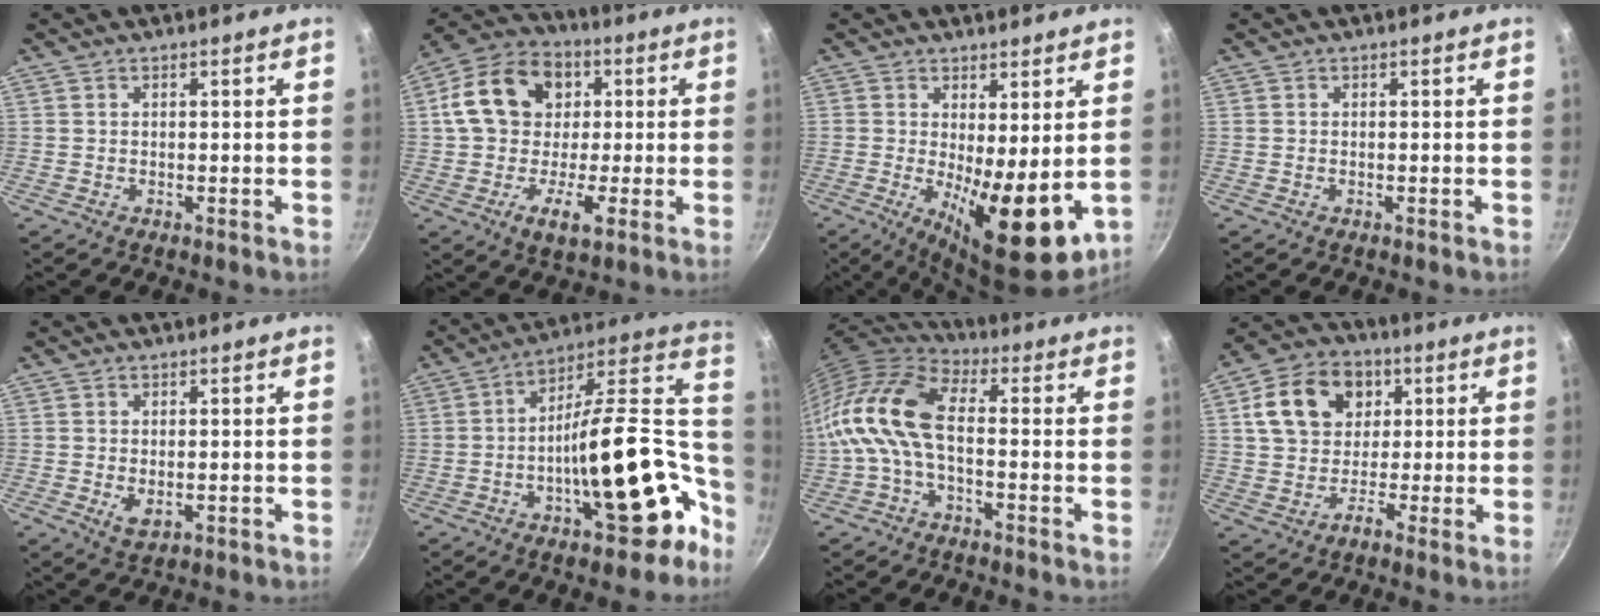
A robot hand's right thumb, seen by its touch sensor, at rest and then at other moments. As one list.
[{"total": 16.8, "force": [1.5, 12.8, 10.8], "torque": [-0.158, 0.032, 0.010]}, {"total": 12.3, "force": [-0.5, 4.2, 11.5], "torque": [-0.152, -0.021, 0.004]}, {"total": 0.0}, {"total": 3.1, "force": [-0.5, 1.8, 2.5], "torque": [-0.042, -0.010, -0.004]}, {"total": 25.7, "force": [-7.9, 10.9, 21.9], "torque": [-0.267, 0.063, -0.116]}, {"total": 13.4, "force": [-1.8, 6.9, 11.4], "torque": [-0.238, 0.034, -0.055]}, {"total": 12.9, "force": [2.9, 10.5, 6.8], "torque": [-0.093, 0.021, 0.037]}]